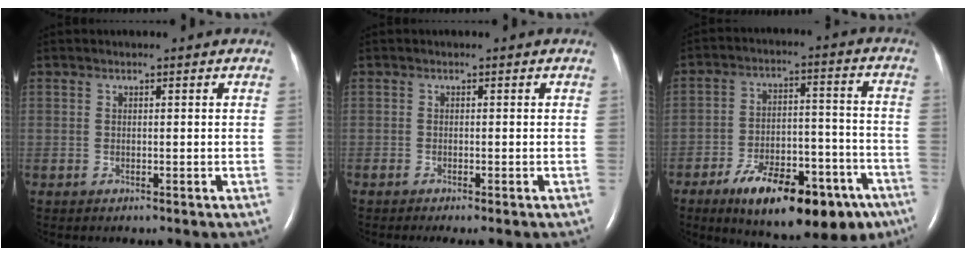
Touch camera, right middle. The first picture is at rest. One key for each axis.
{"total": 1.7, "fx": -1.3, "fy": 0.0, "fz": 1.1, "tx": -0.018, "ty": -0.006, "tz": -0.017}
{"total": 20.1, "fx": -12.8, "fy": 7.5, "fz": 13.6, "tx": -0.154, "ty": 0.027, "tz": -0.188}